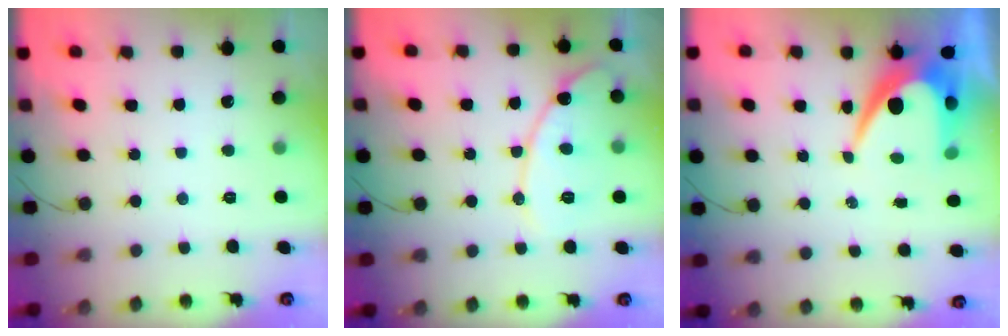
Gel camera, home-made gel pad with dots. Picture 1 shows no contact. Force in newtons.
{"total": 12.5, "press": 12.5, "slide": 0.6}
{"total": 9.8, "press": 9.8, "slide": 0.7}